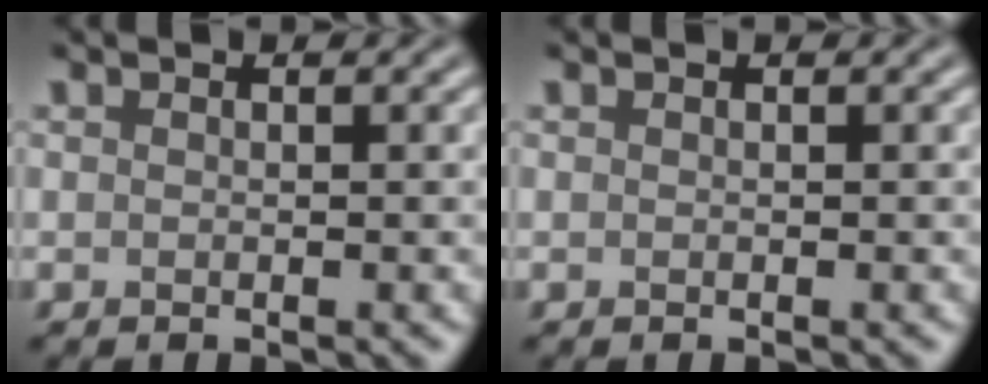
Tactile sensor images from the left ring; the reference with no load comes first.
{"total": 0.0}